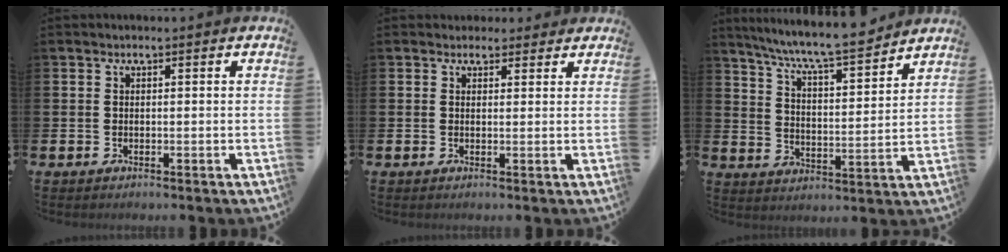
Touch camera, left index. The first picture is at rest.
{"total": 2.2, "force": [1.9, 1.0, -0.1], "torque": [0.016, -0.007, 0.032]}
{"total": 8.4, "force": [7.8, 0.3, 3.0], "torque": [-0.081, -0.056, 0.134]}